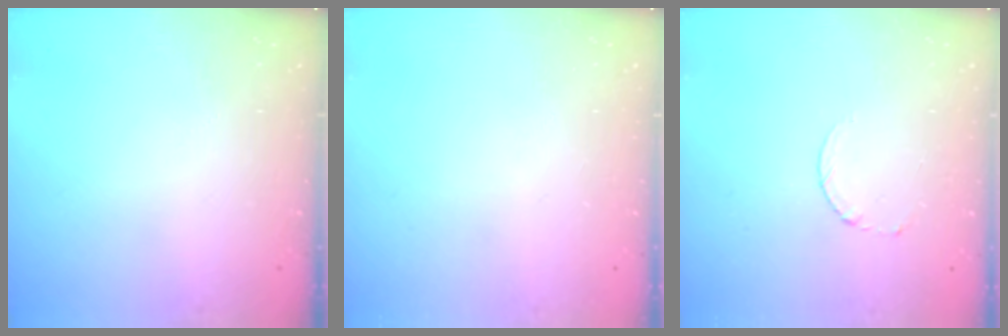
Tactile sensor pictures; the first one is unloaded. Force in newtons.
{"total": 0.0}
{"total": 2.5, "press": 2.5, "slide": 0.3}